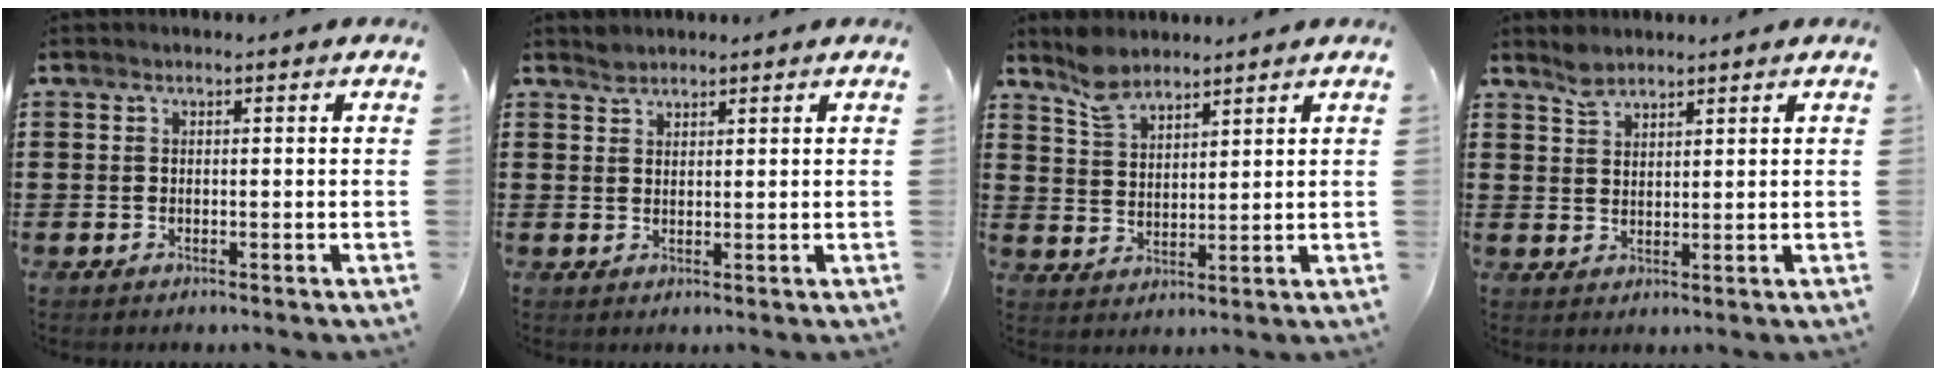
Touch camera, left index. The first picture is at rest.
{"total": 1.5, "force": [1.4, 0.5, 0.1], "torque": [-0.005, 0.001, 0.027]}
{"total": 5.1, "force": [4.5, 1.8, 1.8], "torque": [-0.049, -0.004, 0.085]}
{"total": 2.6, "force": [2.3, 0.9, 0.8], "torque": [-0.020, 0.002, 0.044]}